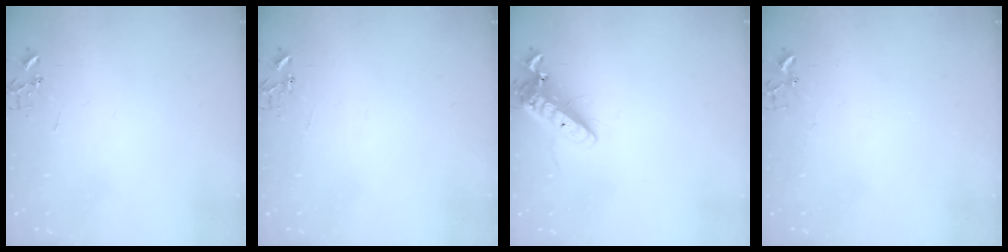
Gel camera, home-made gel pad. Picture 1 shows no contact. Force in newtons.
{"total": 4.3, "press": 4.3, "slide": 0.4}
{"total": 13.9, "press": 13.7, "slide": 2.5}
{"total": 2.4, "press": 2.4, "slide": 0.3}